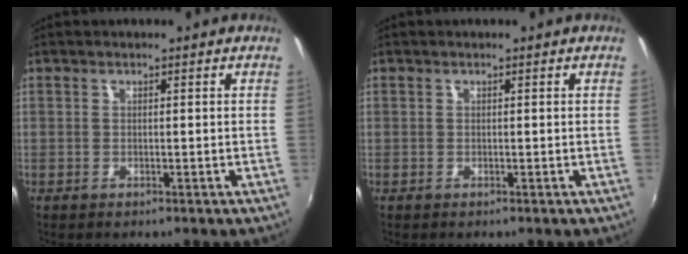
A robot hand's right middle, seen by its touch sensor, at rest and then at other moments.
{"total": 0.0}